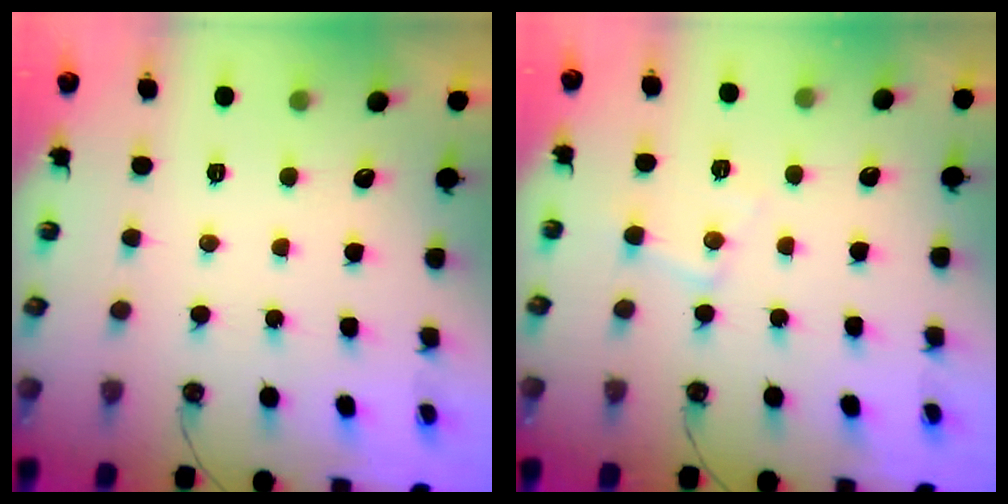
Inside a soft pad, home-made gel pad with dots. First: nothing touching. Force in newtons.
{"total": 7.1, "press": 7.0, "slide": 0.4}